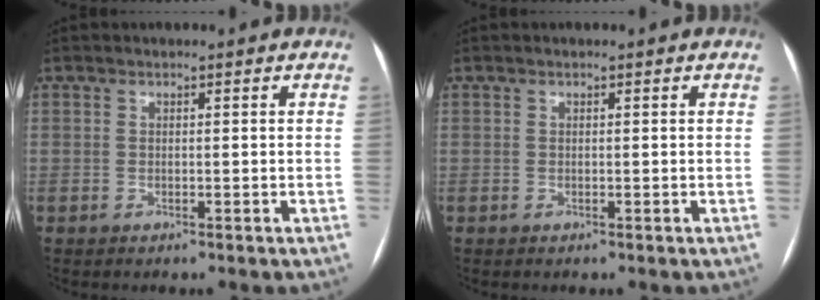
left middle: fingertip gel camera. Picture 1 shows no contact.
{"total": 0.0}